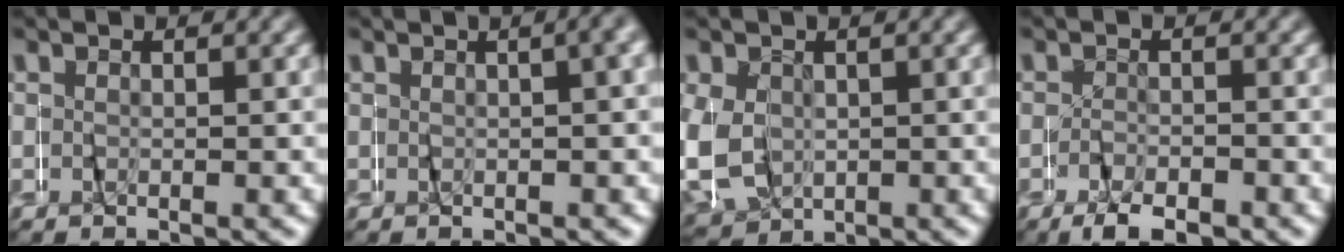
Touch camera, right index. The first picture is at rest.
{"total": 1.7, "force": [0.3, -0.2, 1.6], "torque": [-0.016, 0.014, 0.004]}
{"total": 8.9, "force": [-0.4, 8.5, 2.8], "torque": [-0.089, -0.027, 0.002]}
{"total": 3.1, "force": [-2.5, 1.3, 1.4], "torque": [-0.033, -0.013, -0.036]}